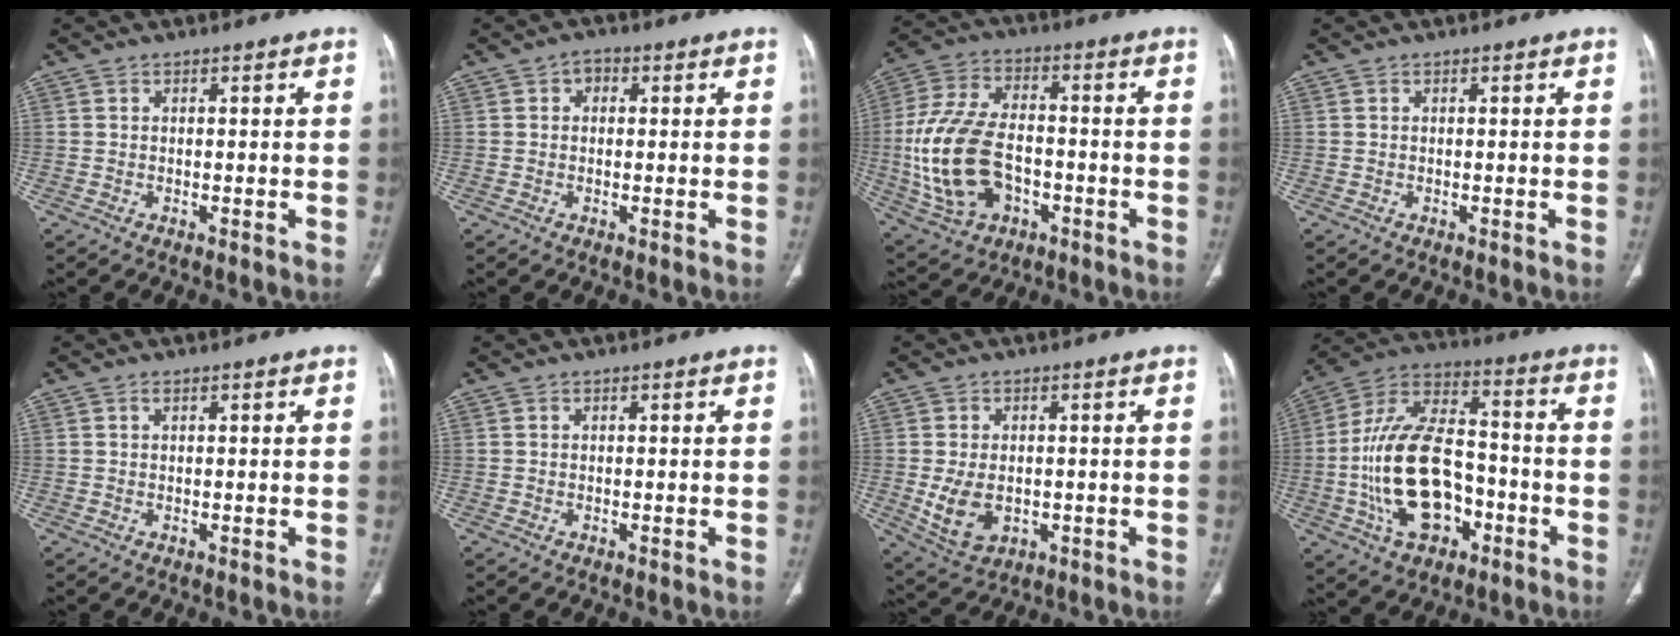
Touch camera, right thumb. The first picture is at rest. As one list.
[{"total": 2.2, "force": [0.5, 1.7, 1.2], "torque": [-0.007, 0.007, 0.002]}, {"total": 18.4, "force": [-3.3, 11.6, 13.8], "torque": [-0.283, 0.018, -0.049]}, {"total": 0.0}, {"total": 0.6, "force": [0.3, 0.2, 0.4], "torque": [-0.009, 0.002, 0.006]}, {"total": 0.0}, {"total": 7.7, "force": [-1.0, 5.2, 5.6], "torque": [-0.098, -0.004, 0.000]}, {"total": 20.4, "force": [-5.1, 12.1, 15.6], "torque": [-0.275, 0.042, -0.085]}]